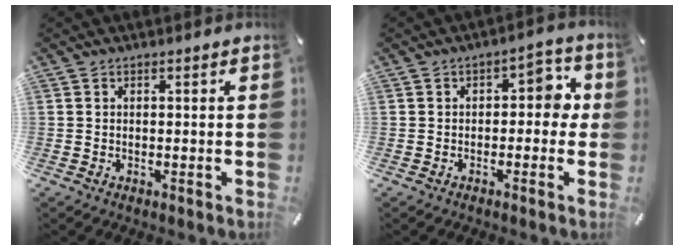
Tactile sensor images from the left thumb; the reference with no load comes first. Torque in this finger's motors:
{"motor_torque": [0.47, 0.89, 0.13, -0.19, 0.01]}